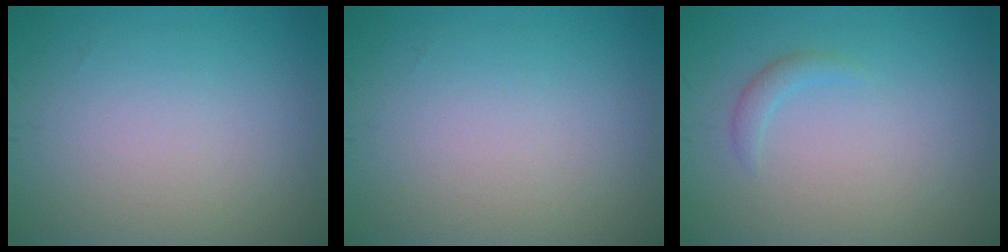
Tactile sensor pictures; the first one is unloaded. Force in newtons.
{"total": 0.0}
{"total": 1.1, "press": 1.1, "slide": 0.1}